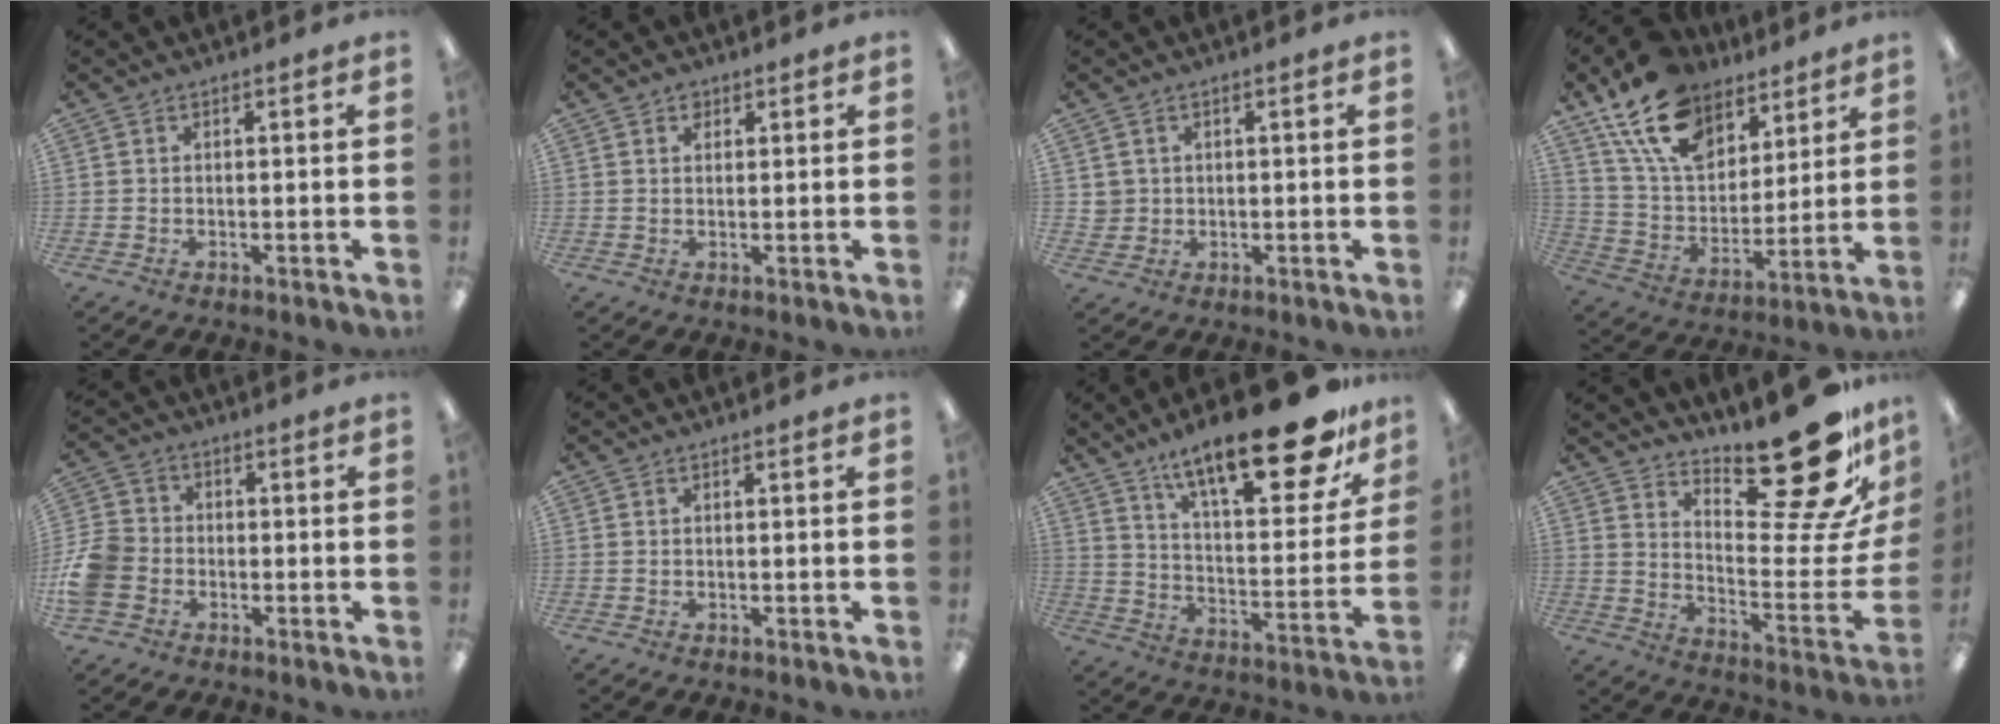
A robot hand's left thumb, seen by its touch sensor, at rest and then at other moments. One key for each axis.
{"total": 1.7, "fx": 1.1, "fy": 1.1, "fz": 0.5, "tx": -0.004, "ty": -0.002, "tz": 0.020}
{"total": 2.4, "fx": 0.7, "fy": 2.3, "fz": 0.1, "tx": -0.010, "ty": 0.003, "tz": 0.013}
{"total": 18.2, "fx": 12.3, "fy": 10.4, "fz": 8.5, "tx": -0.168, "ty": -0.056, "tz": 0.230}
{"total": 8.6, "fx": -2.8, "fy": 6.9, "fz": 4.2, "tx": -0.100, "ty": 0.029, "tz": -0.051}
{"total": 0.0}
{"total": 23.8, "fx": 16.9, "fy": 7.0, "fz": 15.3, "tx": -0.229, "ty": -0.114, "tz": 0.274}
{"total": 24.7, "fx": 18.3, "fy": 7.2, "fz": 15.0, "tx": -0.174, "ty": -0.148, "tz": 0.292}